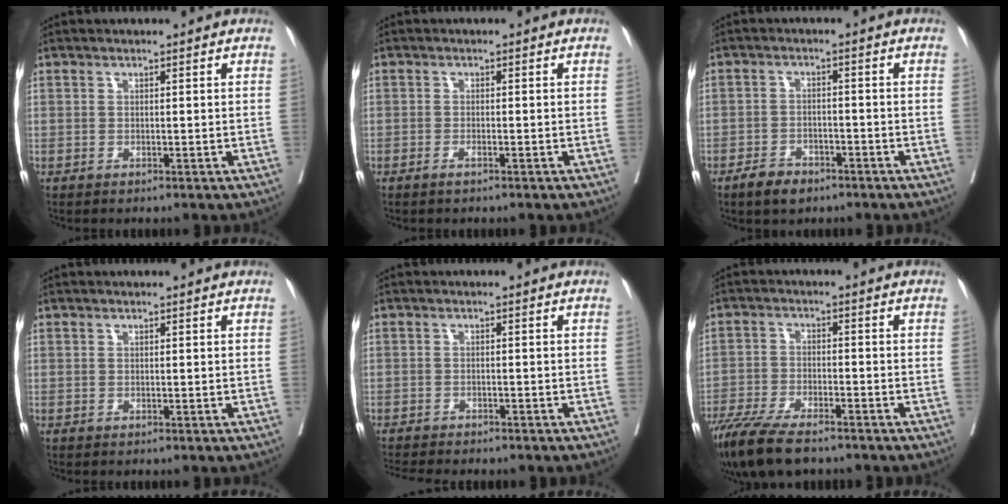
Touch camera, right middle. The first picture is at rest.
{"total": 1.4, "force": [-1.0, 0.3, 1.0], "torque": [-0.020, 0.000, -0.015]}
{"total": 4.4, "force": [-3.2, 2.1, 2.1], "torque": [-0.042, 0.000, -0.051]}
{"total": 0.0}
{"total": 7.5, "force": [-6.6, 1.5, 3.2], "torque": [-0.045, -0.002, -0.093]}
{"total": 12.1, "force": [-9.5, 2.8, 6.8], "torque": [-0.119, -0.027, -0.162]}